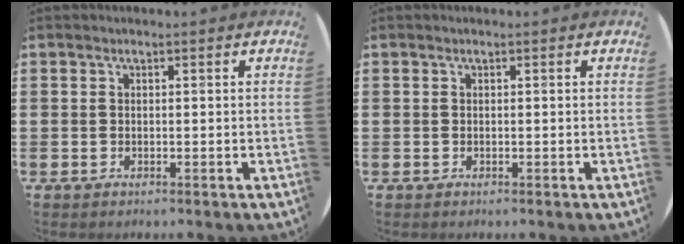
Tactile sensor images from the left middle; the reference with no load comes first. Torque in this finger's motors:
{"motor_torque": [-0.26, -0.21, 0.00, 0.01]}